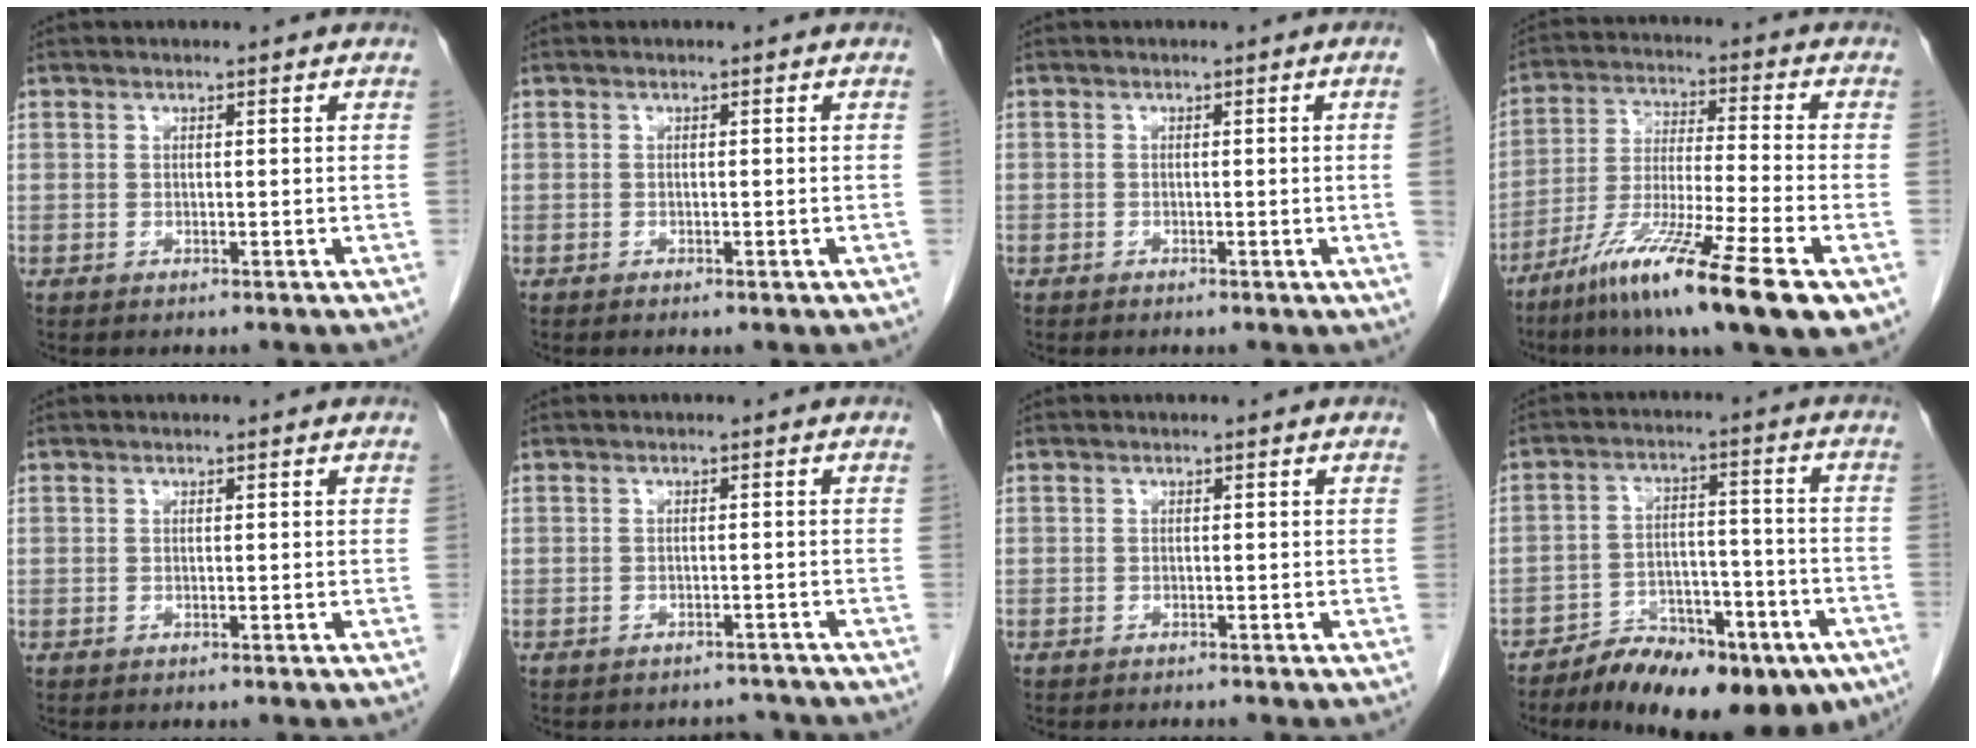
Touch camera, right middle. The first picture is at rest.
{"total": 0.7, "force": [-0.5, 0.2, 0.5], "torque": [-0.010, -0.002, -0.005]}
{"total": 1.8, "force": [-0.4, -0.6, 1.7], "torque": [-0.022, -0.001, -0.008]}
{"total": 17.2, "force": [-9.9, 0.4, 14.1], "torque": [-0.249, -0.048, -0.174]}
{"total": 0.0}
{"total": 3.6, "force": [-3.4, 1.3, -0.2], "torque": [0.007, 0.005, -0.043]}
{"total": 1.0, "force": [-1.0, -0.1, 0.3], "torque": [-0.006, -0.002, -0.014]}
{"total": 17.4, "force": [-12.3, 6.8, 10.4], "torque": [-0.114, 0.030, -0.185]}